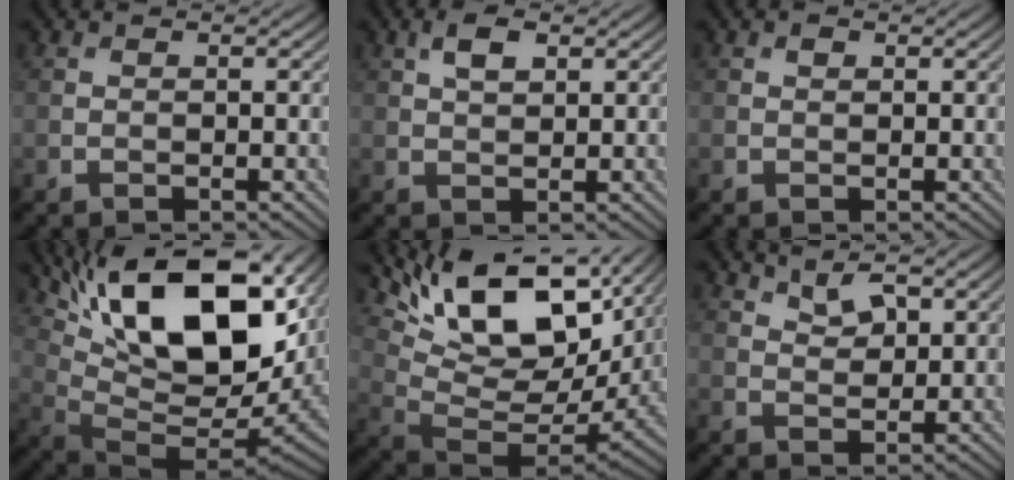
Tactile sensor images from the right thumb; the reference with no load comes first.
{"total": 3.1, "force": [1.5, 1.6, 2.3], "torque": [-0.047, 0.004, 0.028]}
{"total": 0.7, "force": [0.4, 0.4, 0.3], "torque": [-0.004, -0.003, 0.006]}
{"total": 20.3, "force": [8.2, 8.4, 16.6], "torque": [-0.277, 0.026, 0.141]}
{"total": 18.0, "force": [7.5, 8.5, 14.0], "torque": [-0.257, 0.021, 0.130]}
{"total": 3.8, "force": [2.6, 1.6, 2.3], "torque": [-0.045, -0.004, 0.057]}